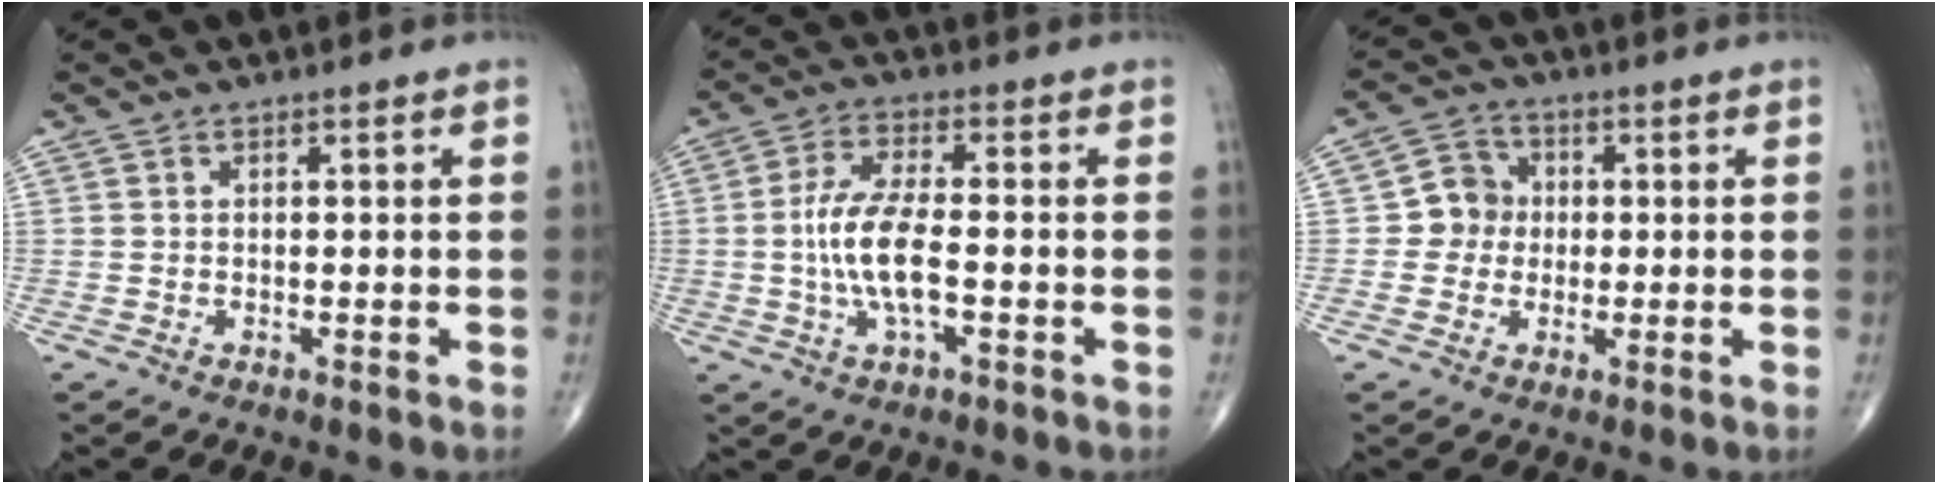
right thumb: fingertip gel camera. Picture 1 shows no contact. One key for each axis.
{"total": 9.5, "fx": -1.3, "fy": 3.2, "fz": 8.9, "tx": -0.186, "ty": 0.013, "tz": -0.028}
{"total": 5.7, "fx": -0.1, "fy": 5.3, "fz": 1.8, "tx": 0.001, "ty": 0.012, "tz": -0.013}